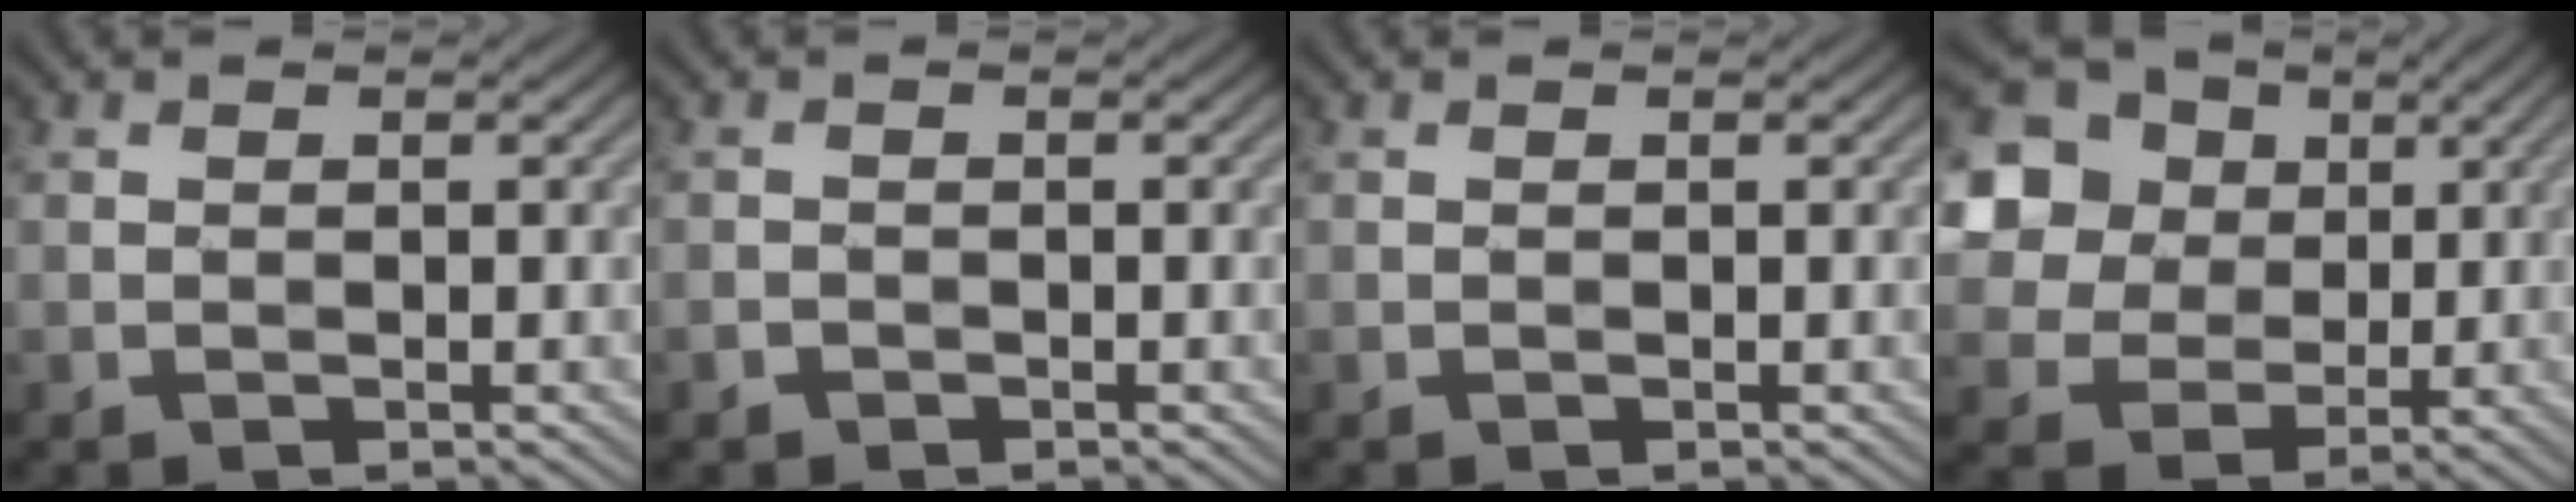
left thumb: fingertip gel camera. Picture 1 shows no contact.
{"total": 0.9, "force": [-0.7, 0.6, 0.1], "torque": [-0.003, 0.000, -0.014]}
{"total": 0.0}
{"total": 18.6, "force": [7.5, 15.2, 7.5], "torque": [-0.246, 0.025, 0.153]}